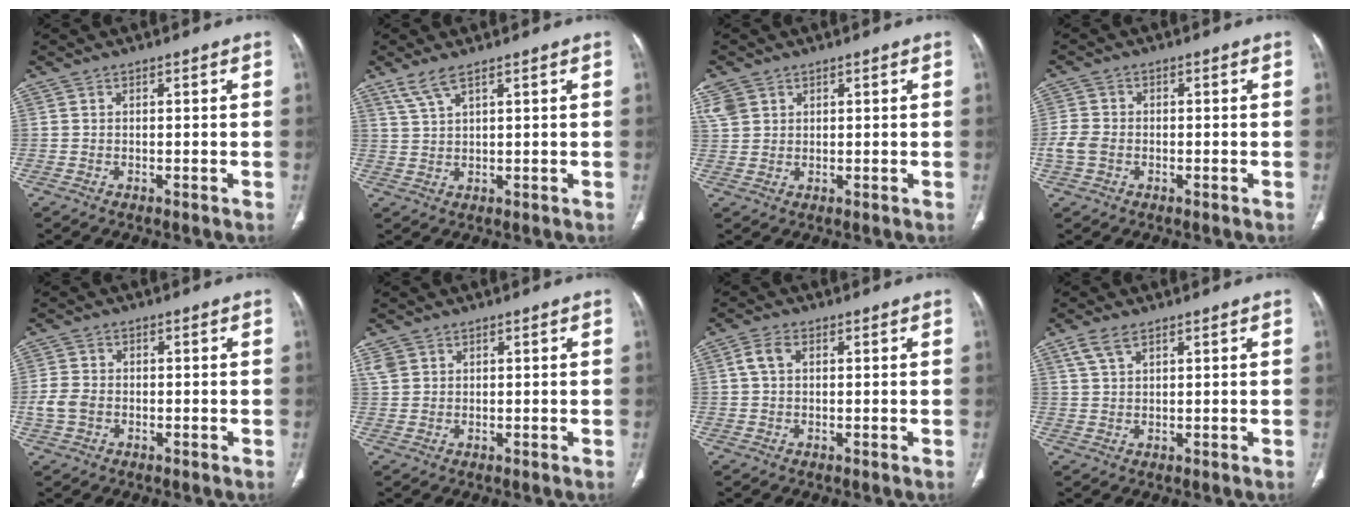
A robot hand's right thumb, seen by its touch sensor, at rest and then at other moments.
{"total": 3.9, "force": [2.7, 0.7, 2.7], "torque": [-0.068, -0.001, 0.065]}
{"total": 6.6, "force": [3.2, 5.1, 2.6], "torque": [-0.068, 0.009, 0.074]}
{"total": 4.2, "force": [-1.1, 3.3, 2.4], "torque": [-0.053, 0.008, -0.023]}
{"total": 4.2, "force": [-0.9, 3.3, 2.5], "torque": [-0.052, 0.009, -0.018]}
{"total": 3.3, "force": [1.6, 2.6, 1.2], "torque": [-0.023, 0.005, 0.042]}
{"total": 3.1, "force": [0.7, 2.0, 2.3], "torque": [-0.051, 0.010, 0.013]}
{"total": 3.8, "force": [2.3, 1.7, 2.5], "torque": [-0.054, 0.004, 0.052]}